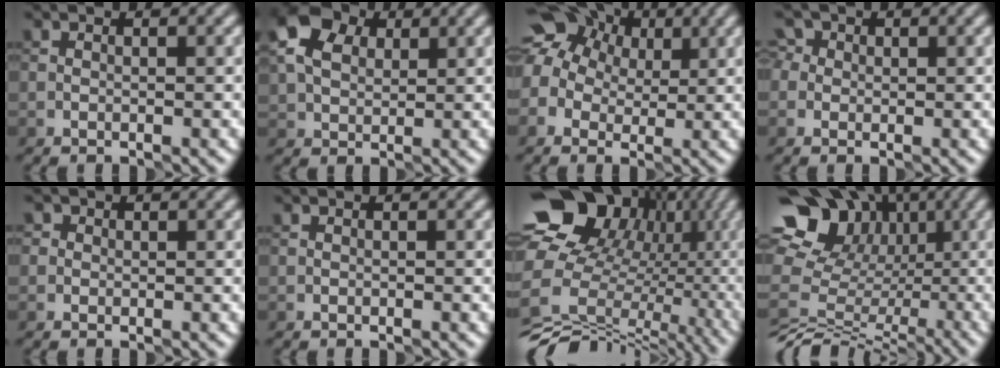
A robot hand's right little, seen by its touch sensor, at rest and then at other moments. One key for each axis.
{"total": 8.7, "fx": 4.0, "fy": 6.1, "fz": 4.8, "tx": -0.105, "ty": 0.034, "tz": 0.058}
{"total": 9.9, "fx": 3.7, "fy": 7.8, "fz": 4.9, "tx": -0.082, "ty": 0.042, "tz": 0.031}
{"total": 2.4, "fx": 1.0, "fy": 2.0, "fz": 0.8, "tx": 0.008, "ty": 0.013, "tz": -0.006}
{"total": 1.6, "fx": 0.8, "fy": 1.3, "fz": 0.5, "tx": 0.006, "ty": 0.008, "tz": -0.012}
{"total": 0.0}
{"total": 18.1, "fx": 0.8, "fy": 15.0, "fz": 10.1, "tx": -0.158, "ty": 0.045, "tz": 0.035}
{"total": 12.4, "fx": 0.6, "fy": 10.8, "fz": 6.0, "tx": -0.125, "ty": 0.020, "tz": 0.027}